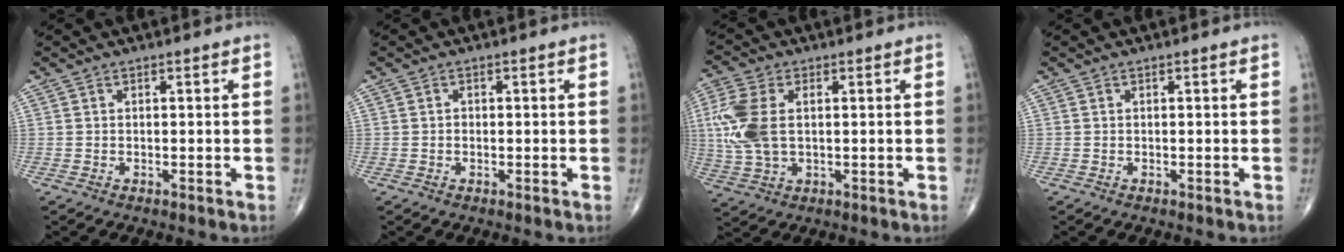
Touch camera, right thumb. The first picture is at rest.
{"total": 0.5, "force": [-0.1, 0.4, 0.3], "torque": [-0.006, 0.000, -0.003]}
{"total": 10.8, "force": [1.2, 6.3, 8.7], "torque": [-0.218, 0.004, 0.025]}
{"total": 0.0}